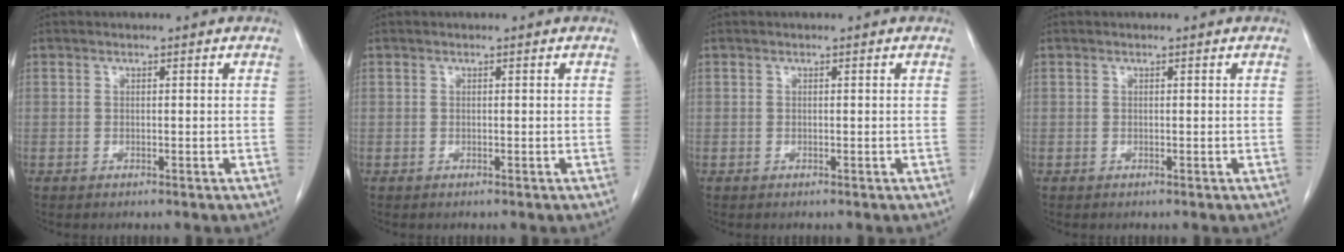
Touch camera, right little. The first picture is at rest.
{"total": 0.0}
{"total": 0.0}
{"total": 0.0}